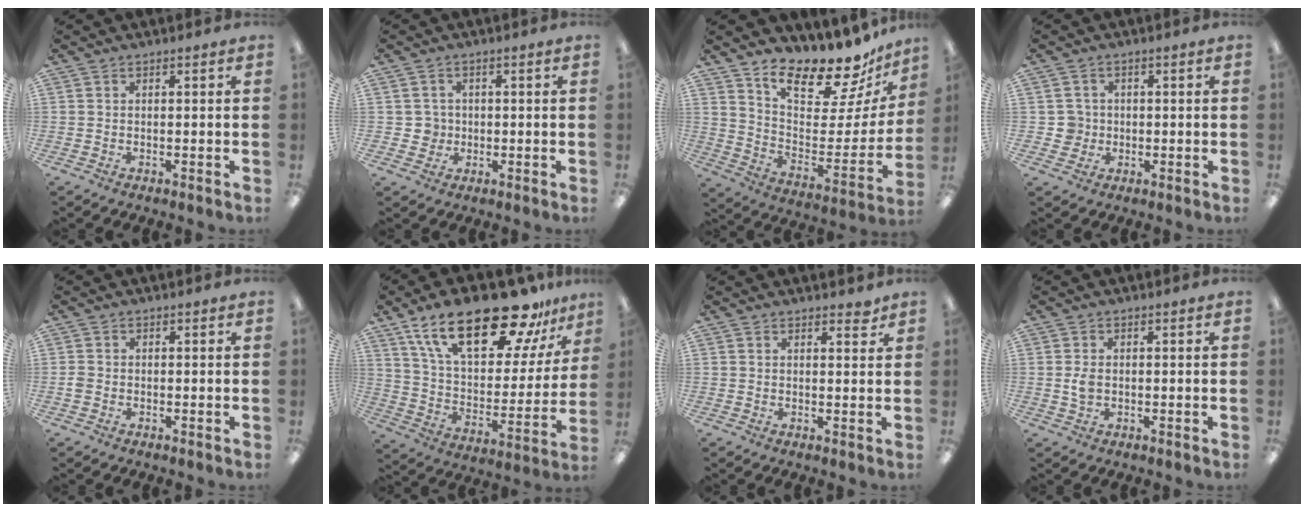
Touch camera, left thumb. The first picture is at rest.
{"total": 3.4, "force": [0.0, 3.4, 0.4], "torque": [-0.007, 0.003, -0.003]}
{"total": 16.6, "force": [14.5, 5.0, 6.2], "torque": [-0.104, -0.128, 0.250]}
{"total": 4.1, "force": [0.0, 4.1, 0.4], "torque": [-0.008, 0.008, -0.002]}
{"total": 1.5, "force": [-0.5, 1.2, 0.7], "torque": [-0.012, 0.003, -0.009]}
{"total": 26.7, "force": [18.4, 10.0, 16.5], "torque": [-0.277, -0.105, 0.310]}
{"total": 2.0, "force": [1.8, 0.8, 0.6], "torque": [0.002, -0.008, 0.030]}
{"total": 3.0, "force": [0.0, 2.0, 2.2], "torque": [-0.041, -0.002, -0.005]}